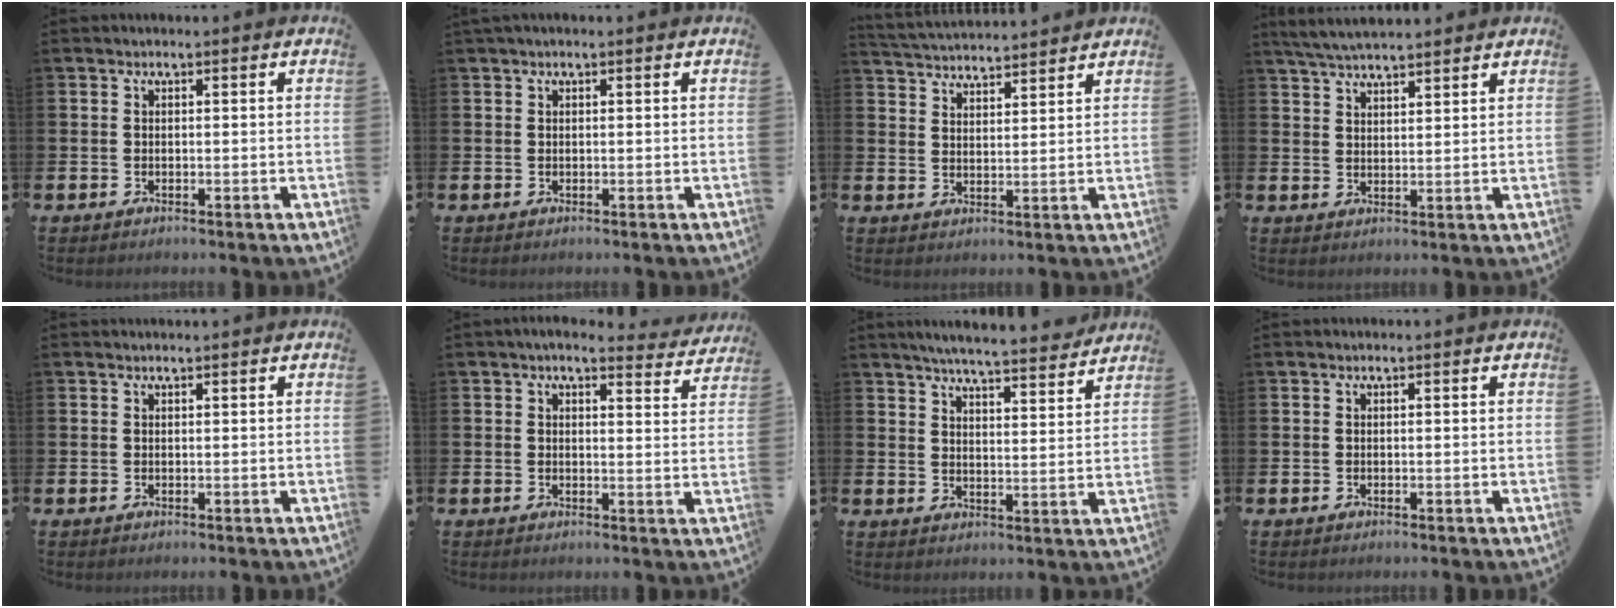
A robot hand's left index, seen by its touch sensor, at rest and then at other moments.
{"total": 0.6, "force": [0.3, 0.1, 0.4], "torque": [-0.009, 0.003, 0.005]}
{"total": 4.1, "force": [4.1, 0.2, -0.2], "torque": [-0.018, -0.024, 0.075]}
{"total": 4.6, "force": [4.4, 0.5, 1.1], "torque": [-0.042, -0.011, 0.083]}
{"total": 0.0}
{"total": 3.7, "force": [3.5, 0.6, 1.1], "torque": [-0.017, -0.019, 0.058]}
{"total": 6.2, "force": [6.1, 0.0, 1.5], "torque": [-0.037, -0.043, 0.104]}
{"total": 0.0}